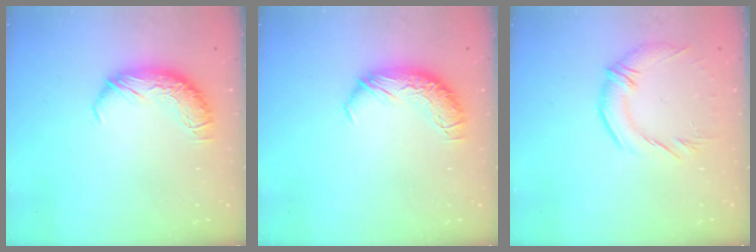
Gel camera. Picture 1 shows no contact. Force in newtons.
{"total": 0.0}
{"total": 3.0, "press": 1.4, "slide": 2.6}